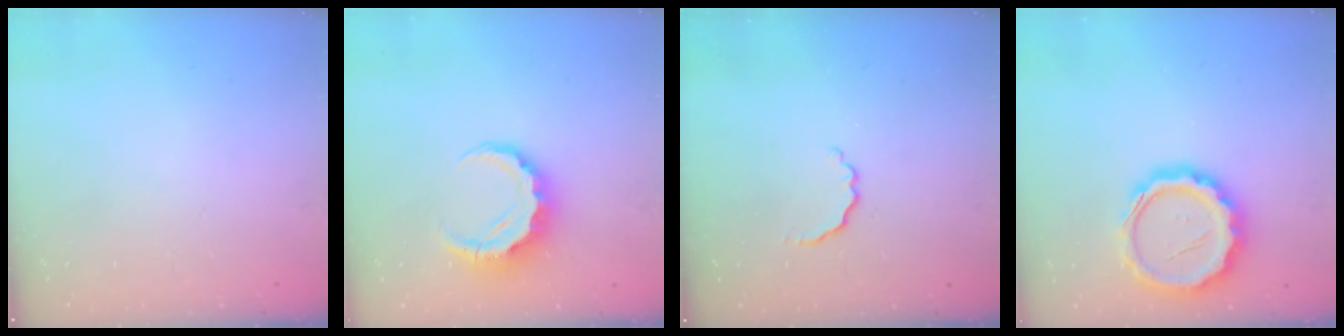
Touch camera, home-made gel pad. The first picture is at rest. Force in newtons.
{"total": 8.2, "press": 8.0, "slide": 1.6}
{"total": 2.7, "press": 2.6, "slide": 0.8}
{"total": 16.6, "press": 16.4, "slide": 2.5}